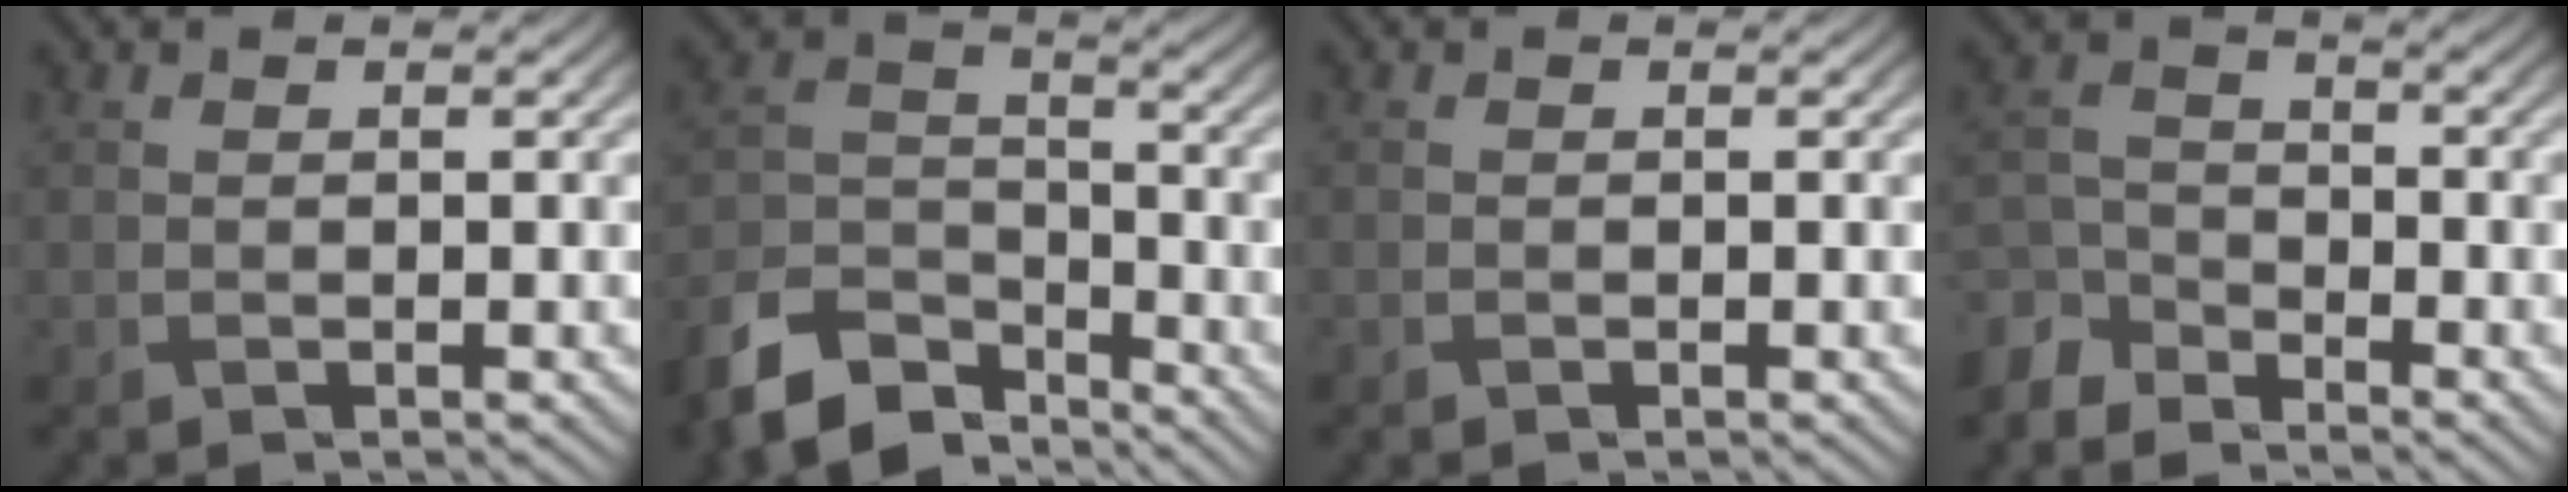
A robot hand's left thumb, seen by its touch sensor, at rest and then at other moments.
{"total": 11.6, "force": [-9.2, 5.0, 4.9], "torque": [-0.116, -0.011, -0.184]}
{"total": 0.0}
{"total": 5.4, "force": [-4.8, 1.9, 1.4], "torque": [-0.041, -0.006, -0.114]}